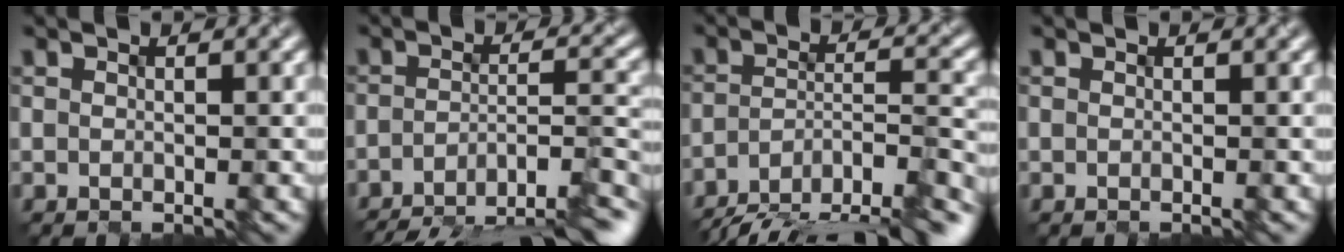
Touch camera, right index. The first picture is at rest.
{"total": 10.5, "force": [-8.6, 2.1, 5.7], "torque": [-0.080, 0.001, -0.113]}
{"total": 11.6, "force": [-9.6, 2.9, 5.9], "torque": [-0.096, -0.007, -0.139]}
{"total": 0.0}